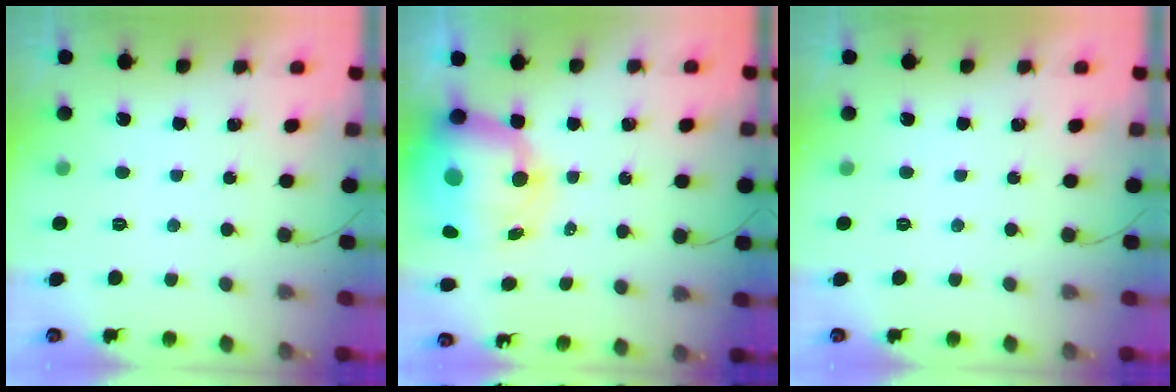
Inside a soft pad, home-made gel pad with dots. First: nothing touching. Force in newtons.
{"total": 15.2, "press": 14.6, "slide": 4.1}
{"total": 0.0}